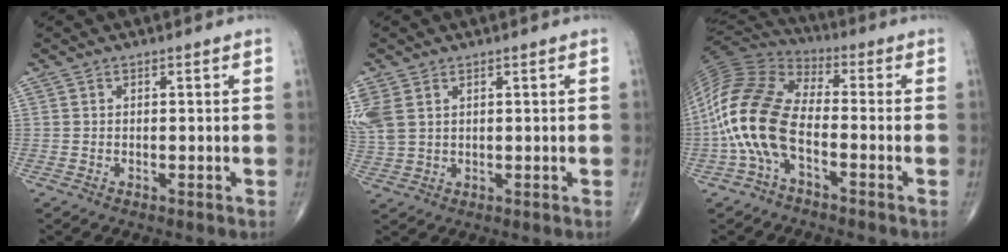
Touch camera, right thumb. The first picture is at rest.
{"total": 7.2, "force": [2.6, 4.7, 4.8], "torque": [-0.136, 0.007, 0.065]}
{"total": 16.2, "force": [-4.1, 8.3, 13.3], "torque": [-0.286, 0.042, -0.088]}